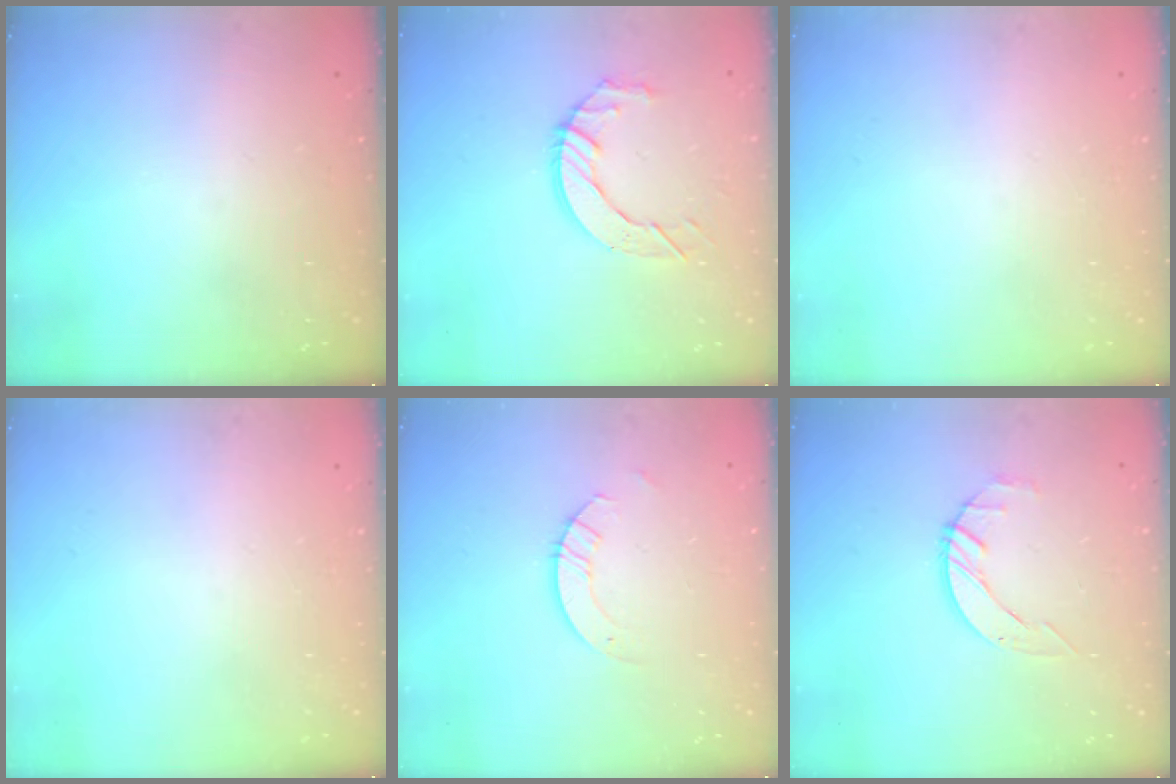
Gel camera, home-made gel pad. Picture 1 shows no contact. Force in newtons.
{"total": 8.1, "press": 8.0, "slide": 0.4}
{"total": 0.0}
{"total": 0.0}
{"total": 2.6, "press": 2.6, "slide": 0.2}
{"total": 2.7, "press": 2.7, "slide": 0.3}